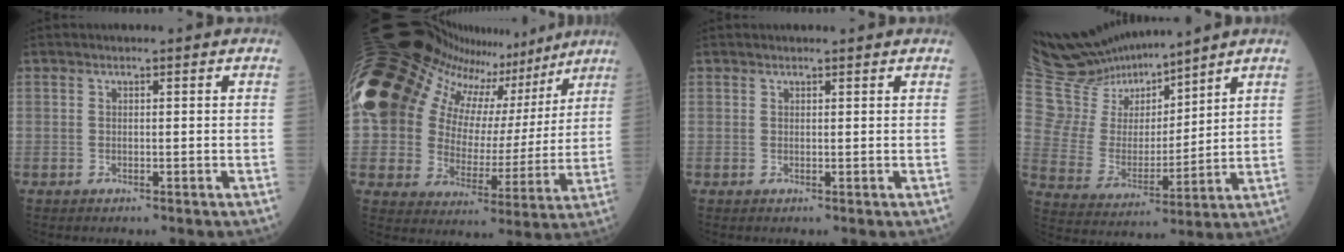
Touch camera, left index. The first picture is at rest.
{"total": 29.6, "force": [18.7, 16.1, 16.5], "torque": [-0.321, 0.100, 0.294]}
{"total": 0.9, "force": [0.9, 0.0, 0.0], "torque": [-0.008, 0.005, 0.015]}
{"total": 12.7, "force": [12.2, 3.4, 1.4], "torque": [-0.054, 0.006, 0.247]}